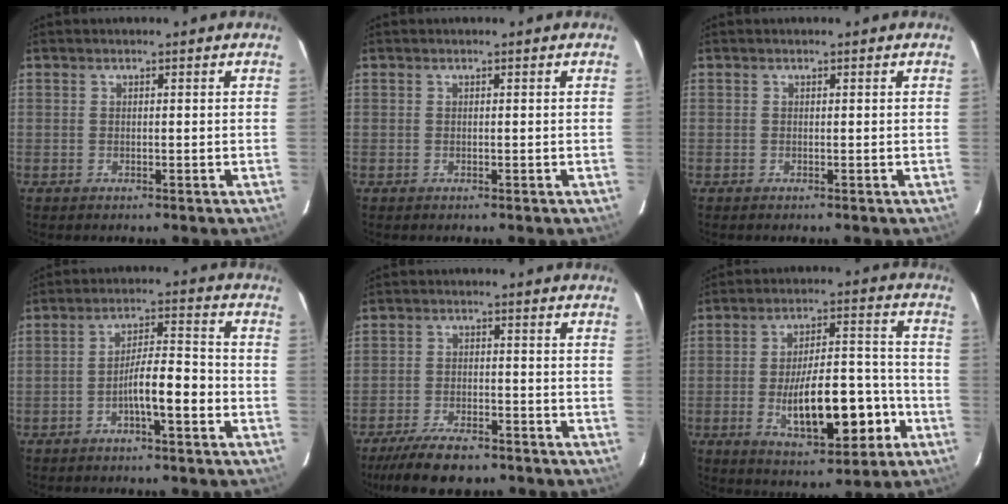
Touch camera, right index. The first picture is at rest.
{"total": 0.0}
{"total": 0.0}
{"total": 7.3, "force": [-2.9, 1.2, 6.6], "torque": [-0.114, 0.019, -0.048]}
{"total": 8.9, "force": [-7.3, 2.8, 4.4], "torque": [-0.077, -0.015, -0.123]}
{"total": 14.8, "force": [-4.6, 5.0, 13.2], "torque": [-0.210, 0.015, -0.065]}